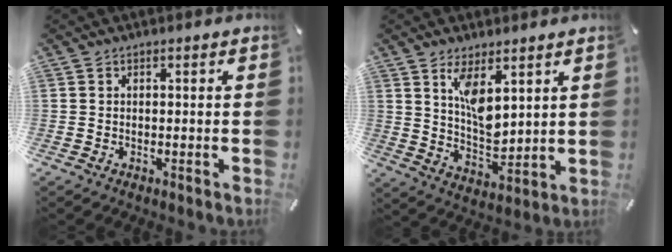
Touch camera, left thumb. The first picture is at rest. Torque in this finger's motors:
{"motor_torque": [1.66, 1.73, 1.04, -0.98, 0.33]}